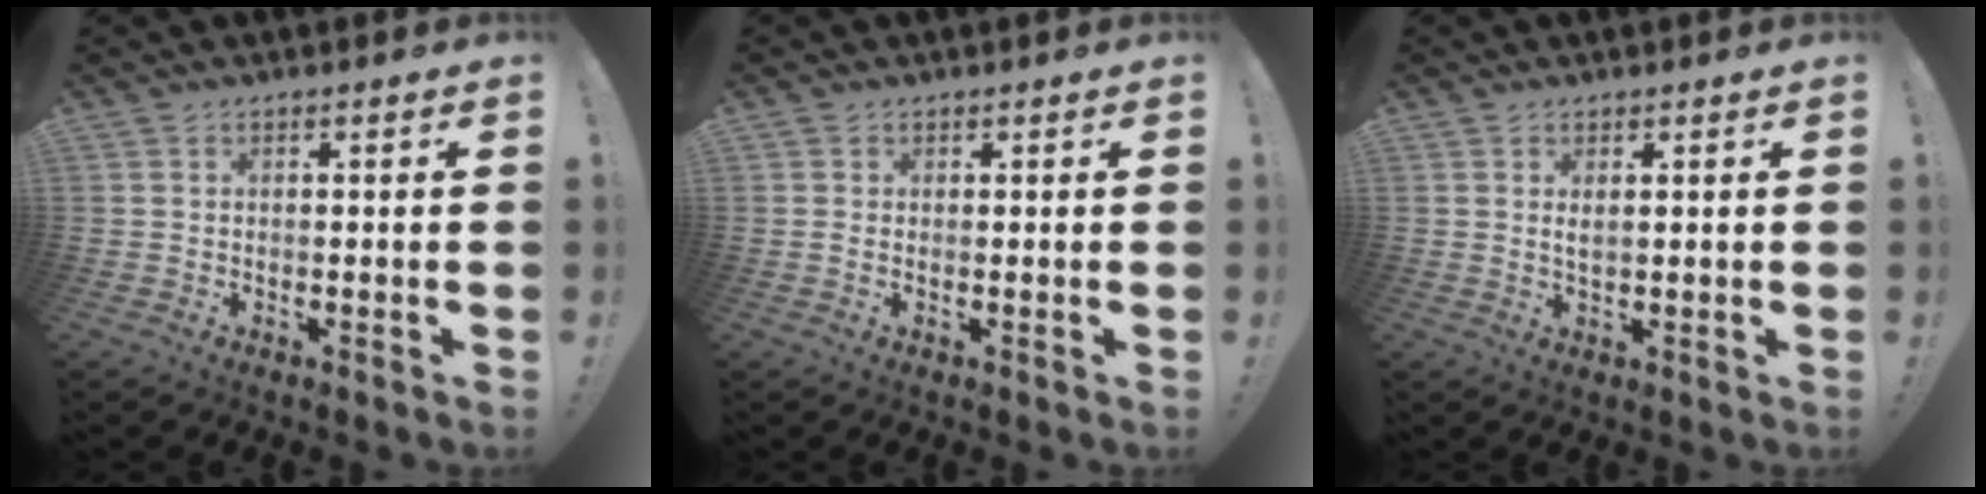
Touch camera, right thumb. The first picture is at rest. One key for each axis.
{"total": 0.6, "fx": 0.4, "fy": 0.3, "fz": 0.3, "tx": 0.002, "ty": -0.003, "tz": 0.007}
{"total": 1.8, "fx": 0.8, "fy": 0.5, "fz": 1.6, "tx": -0.025, "ty": -0.003, "tz": 0.011}